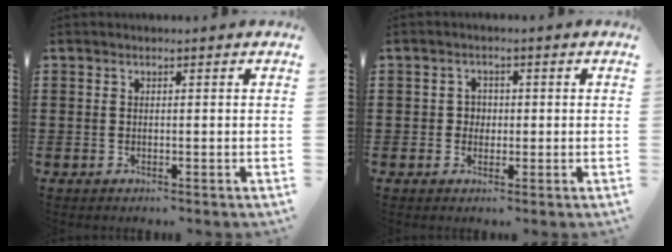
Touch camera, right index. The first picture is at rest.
{"total": 2.1, "force": [-0.1, 2.0, 0.8], "torque": [-0.022, 0.008, -0.005]}